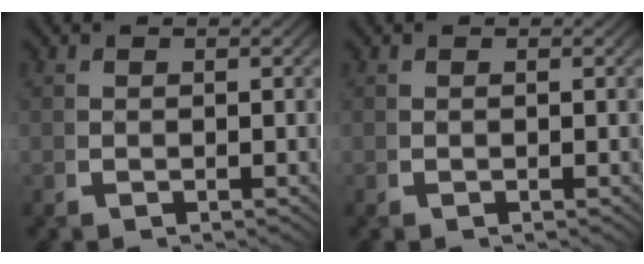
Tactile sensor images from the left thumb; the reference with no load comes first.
{"total": 0.0}